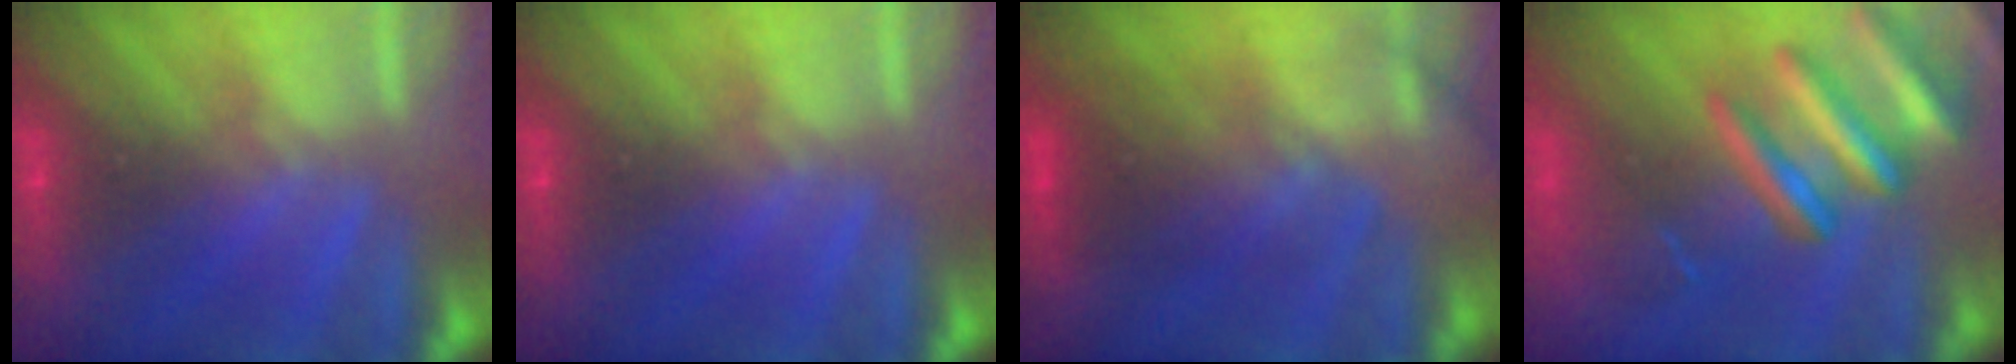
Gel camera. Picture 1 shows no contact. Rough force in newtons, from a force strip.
{"total": 0.0}
{"total": 2.6}
{"total": 9.3}